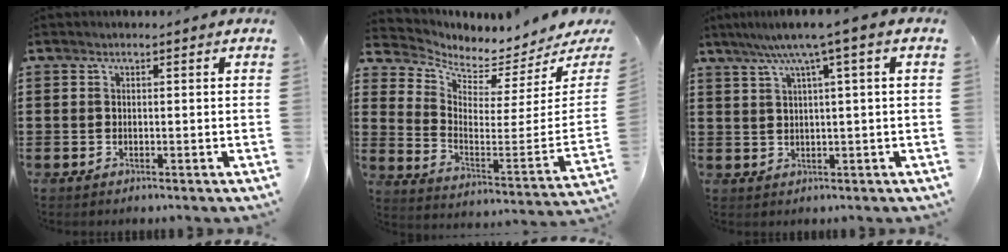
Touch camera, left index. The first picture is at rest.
{"total": 2.7, "force": [2.6, 0.5, 0.5], "torque": [-0.037, -0.049, 0.036]}
{"total": 5.0, "force": [2.1, -0.4, 4.5], "torque": [-0.092, -0.001, 0.031]}